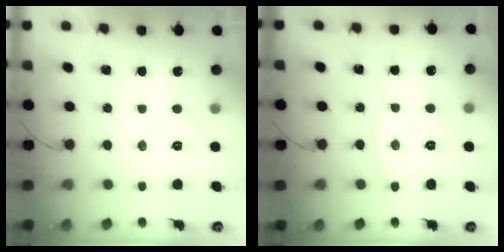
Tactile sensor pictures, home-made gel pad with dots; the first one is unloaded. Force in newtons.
{"total": 3.8, "press": 3.8, "slide": 0.1}